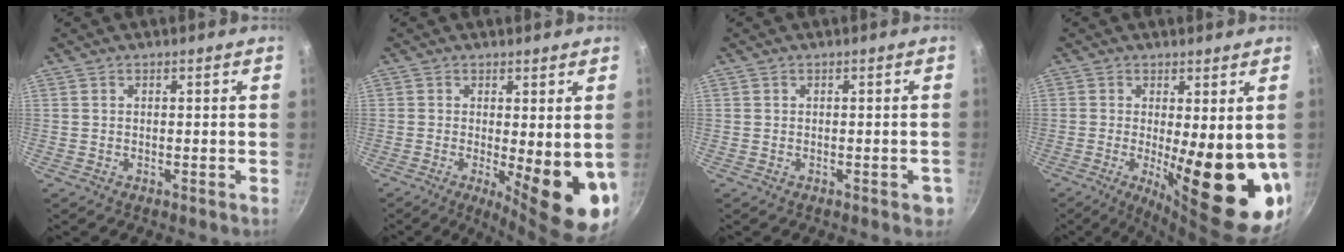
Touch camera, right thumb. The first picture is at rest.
{"total": 12.1, "force": [-1.5, 3.7, 11.4], "torque": [-0.128, -0.018, -0.010]}
{"total": 2.1, "force": [-0.9, 1.2, 1.5], "torque": [0.001, 0.011, -0.008]}
{"total": 17.7, "force": [-1.3, 5.5, 16.8], "torque": [-0.207, -0.038, -0.005]}